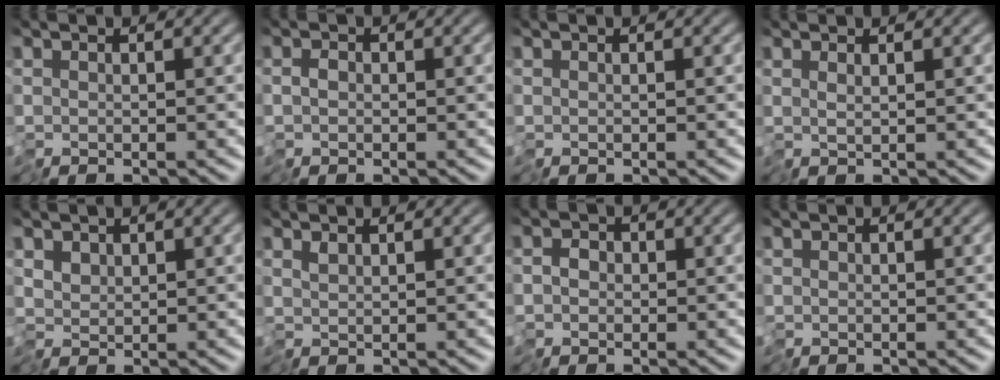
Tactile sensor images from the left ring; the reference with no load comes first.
{"total": 1.0, "force": [-0.5, 0.7, 0.6], "torque": [-0.004, 0.001, -0.013]}
{"total": 0.0}
{"total": 0.9, "force": [0.6, -0.4, 0.5], "torque": [-0.007, 0.003, 0.013]}
{"total": 1.2, "force": [0.3, 1.0, 0.7], "torque": [-0.010, 0.001, 0.007]}
{"total": 0.5, "force": [0.4, -0.3, 0.2], "torque": [0.000, 0.000, 0.010]}
{"total": 2.0, "force": [-0.5, 1.6, 1.1], "torque": [-0.009, 0.004, -0.013]}
{"total": 0.0}